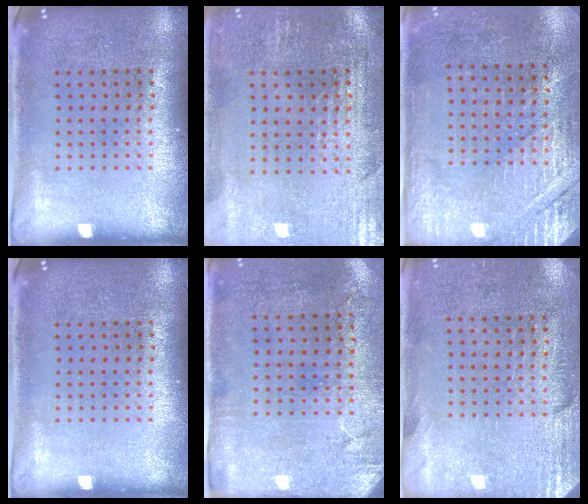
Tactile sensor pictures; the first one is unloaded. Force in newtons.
{"total": 0.8, "press": 0.7, "slide": 0.5}
{"total": 2.8, "press": 2.7, "slide": 0.8}
{"total": 0.0}
{"total": 2.9, "press": 2.3, "slide": 1.7}
{"total": 2.8, "press": 2.4, "slide": 1.5}